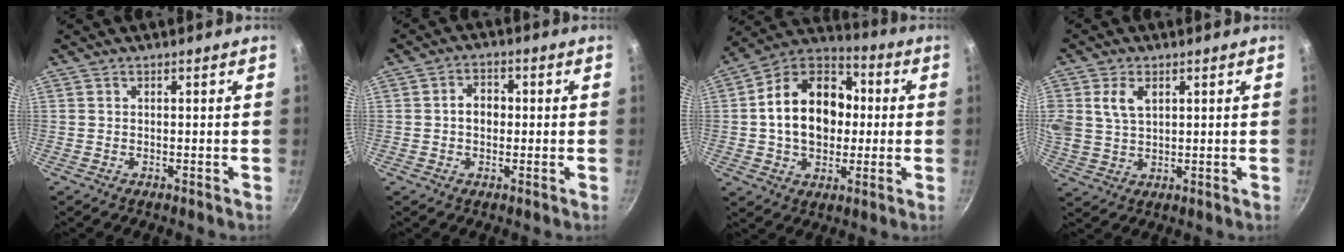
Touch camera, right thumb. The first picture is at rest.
{"total": 4.5, "force": [0.0, 3.5, 2.8], "torque": [-0.022, 0.011, -0.002]}
{"total": 18.9, "force": [0.6, 13.9, 12.7], "torque": [-0.182, 0.035, 0.000]}
{"total": 8.1, "force": [2.8, 5.5, 5.2], "torque": [-0.103, 0.002, 0.057]}